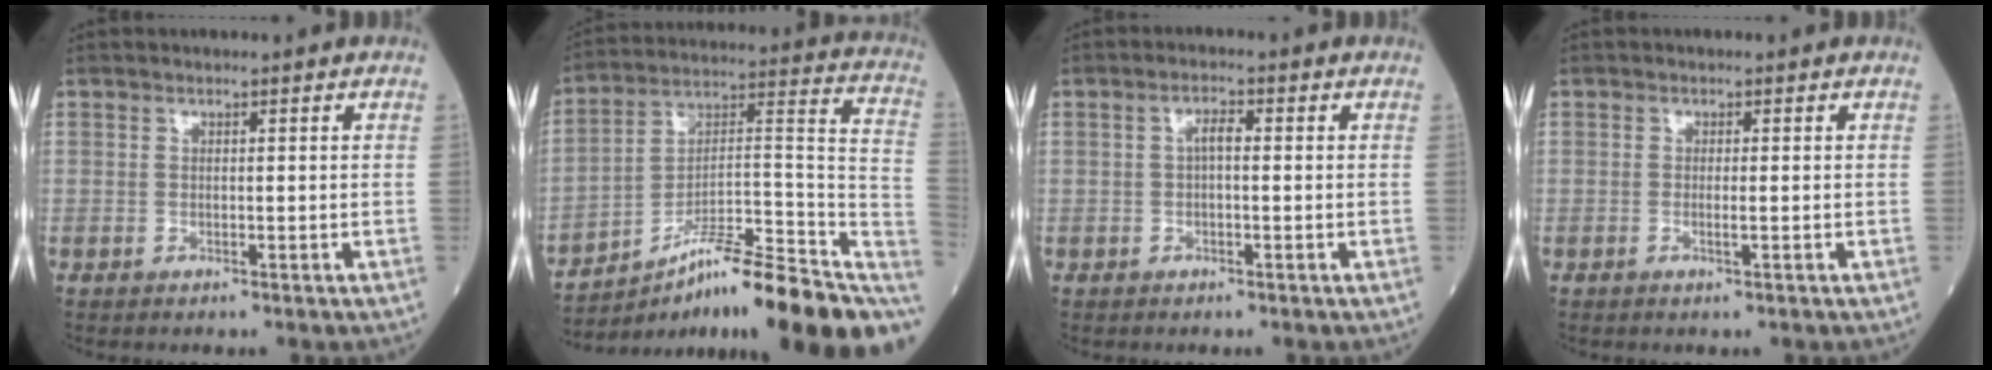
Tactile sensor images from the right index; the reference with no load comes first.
{"total": 25.0, "force": [-16.6, 4.1, 18.2], "torque": [-0.176, 0.040, -0.250]}
{"total": 2.2, "force": [0.1, 0.7, 2.1], "torque": [-0.037, 0.006, 0.001]}
{"total": 1.1, "force": [-0.3, -0.1, 1.1], "torque": [-0.022, -0.003, -0.005]}